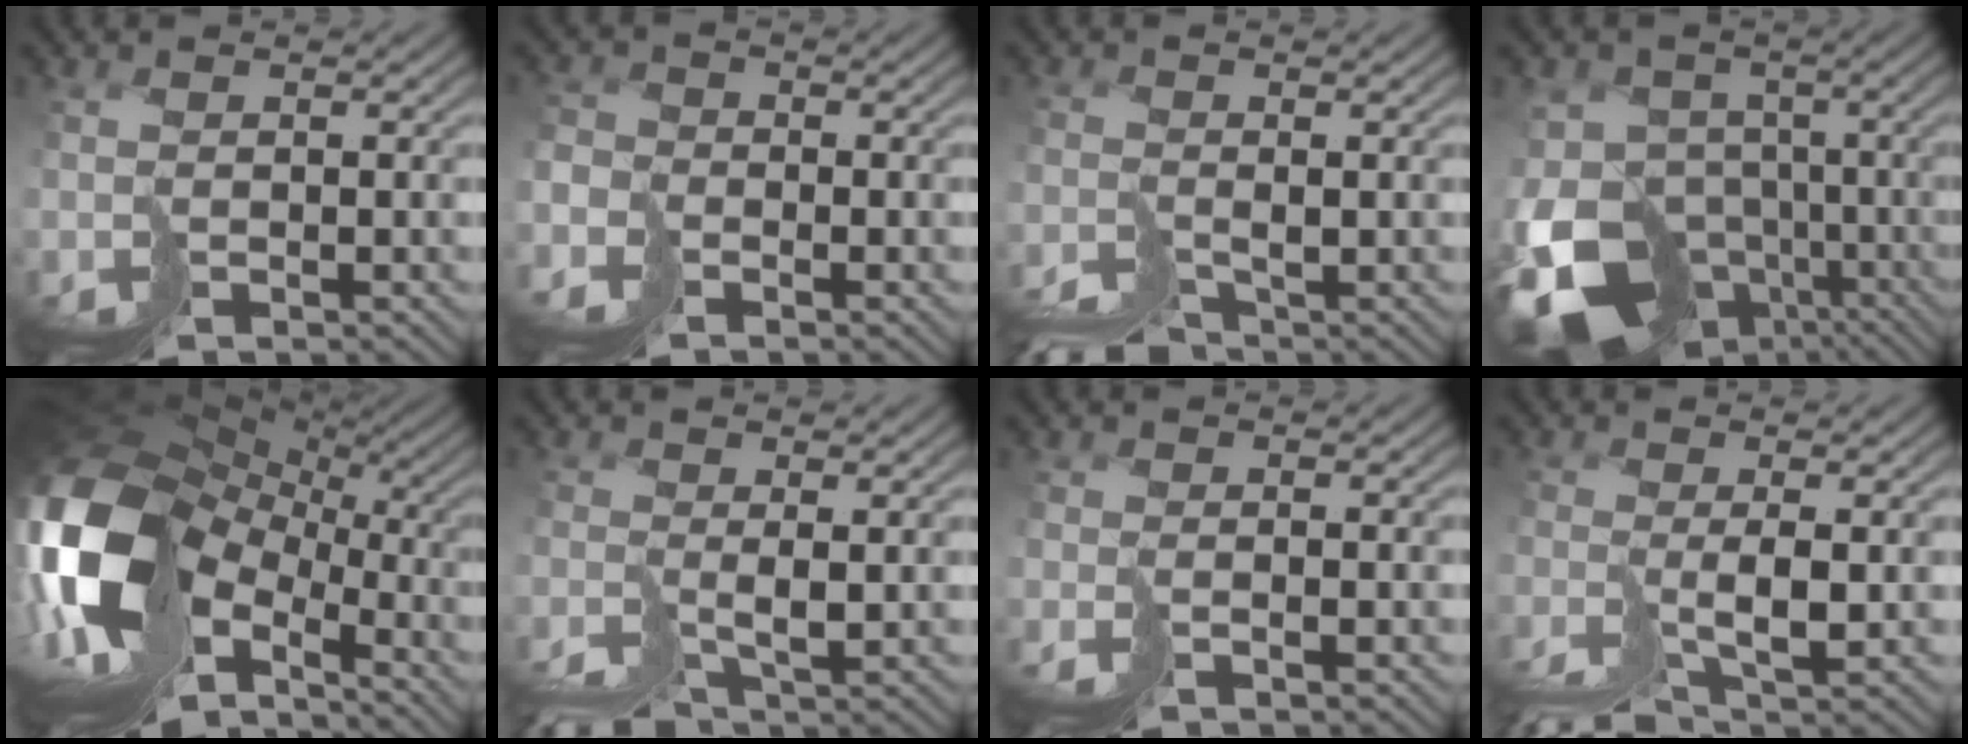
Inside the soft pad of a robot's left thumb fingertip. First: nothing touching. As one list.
[{"total": 2.4, "force": [-2.2, 0.9, -0.2], "torque": [0.008, 0.003, -0.048]}, {"total": 4.0, "force": [-3.9, 0.2, 0.8], "torque": [0.007, -0.005, -0.070]}, {"total": 15.6, "force": [-7.3, 10.8, 8.6], "torque": [-0.212, -0.033, -0.074]}, {"total": 17.9, "force": [-2.9, 12.3, 12.8], "torque": [-0.320, -0.041, -0.027]}, {"total": 3.3, "force": [-2.8, 0.1, 1.8], "torque": [-0.016, -0.010, -0.050]}, {"total": 1.5, "force": [-0.5, -1.2, -0.7], "torque": [0.023, 0.004, -0.010]}, {"total": 3.7, "force": [-2.7, -0.6, 2.5], "torque": [-0.033, -0.004, -0.053]}]